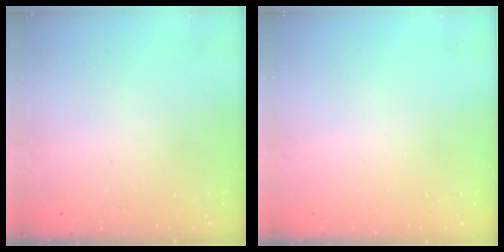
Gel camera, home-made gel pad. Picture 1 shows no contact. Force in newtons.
{"total": 0.0}